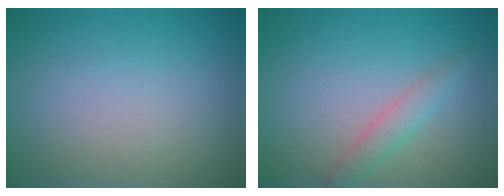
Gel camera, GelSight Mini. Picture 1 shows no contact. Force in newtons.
{"total": 2.0, "press": 2.0, "slide": 0.0}